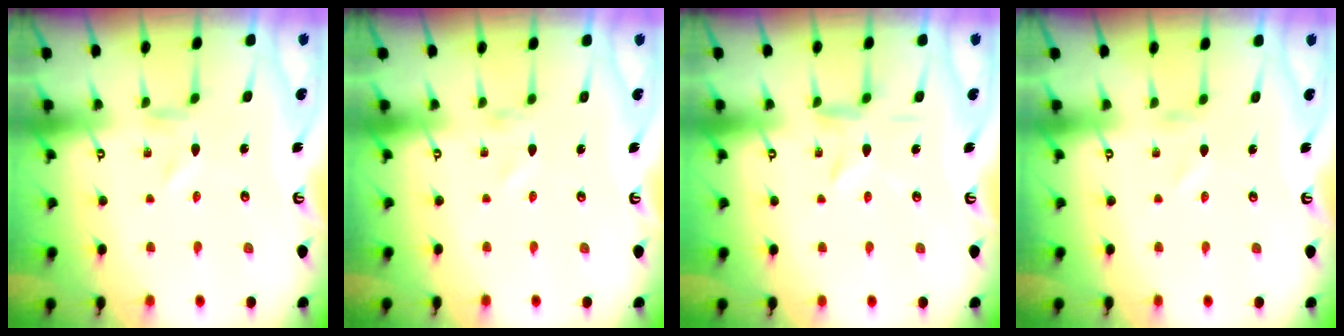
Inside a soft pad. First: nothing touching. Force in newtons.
{"total": 0.0}
{"total": 6.2, "press": 6.2, "slide": 0.6}
{"total": 0.0}